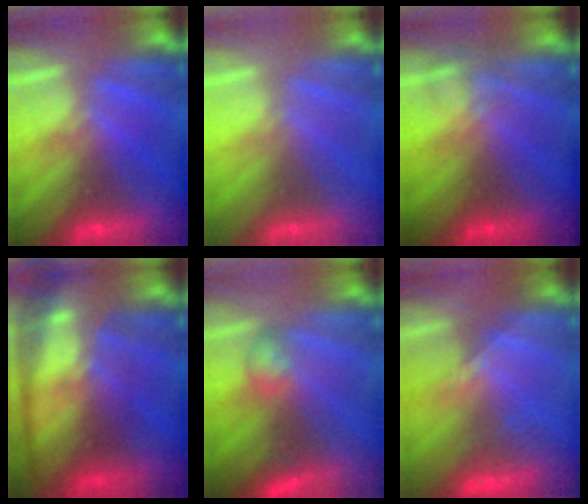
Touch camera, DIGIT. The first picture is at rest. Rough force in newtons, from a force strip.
{"total": 2.8}
{"total": 1.8}
{"total": 7.2}
{"total": 2.9}
{"total": 2.4}